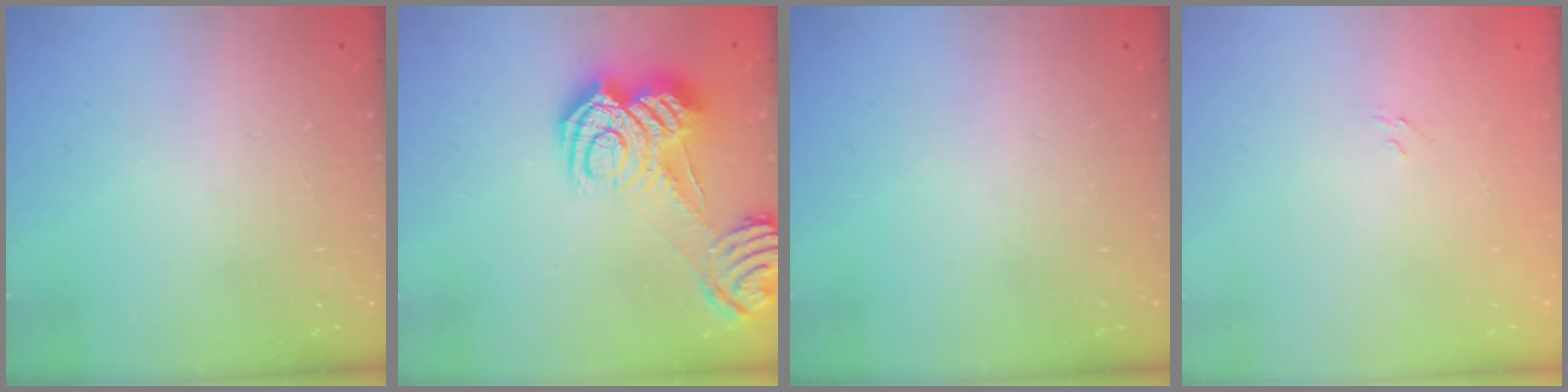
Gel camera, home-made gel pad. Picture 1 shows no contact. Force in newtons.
{"total": 15.2, "press": 15.1, "slide": 0.9}
{"total": 0.0}
{"total": 2.7, "press": 2.4, "slide": 1.1}